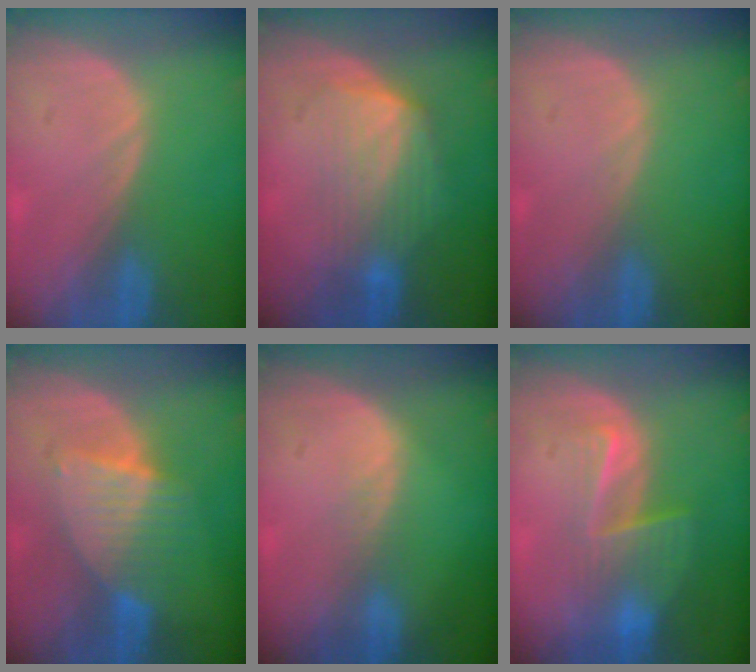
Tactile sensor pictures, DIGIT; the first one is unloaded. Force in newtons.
{"total": 6.4, "press": 6.4, "slide": 1.0}
{"total": 0.0}
{"total": 6.1, "press": 6.1, "slide": 0.5}
{"total": 1.3, "press": 1.3, "slide": 0.1}
{"total": 6.4, "press": 5.7, "slide": 2.9}